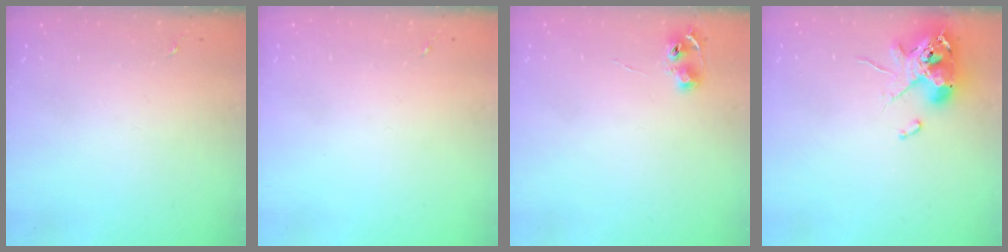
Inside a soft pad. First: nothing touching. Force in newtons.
{"total": 0.0}
{"total": 6.4, "press": 6.4, "slide": 0.7}
{"total": 12.0, "press": 11.9, "slide": 1.9}